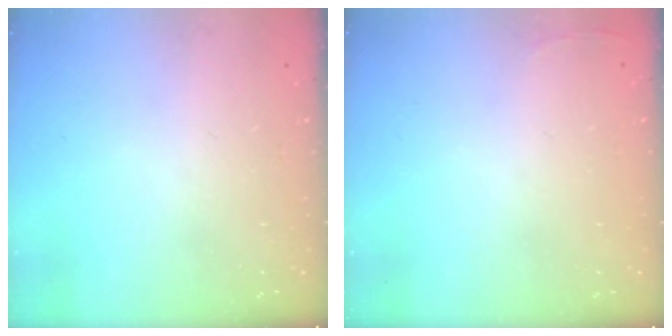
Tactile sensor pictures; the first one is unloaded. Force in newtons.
{"total": 2.5, "press": 2.4, "slide": 0.9}